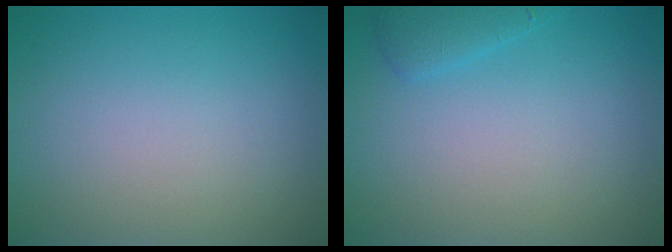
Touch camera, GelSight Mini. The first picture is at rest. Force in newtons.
{"total": 1.4, "press": 1.4, "slide": 0.1}